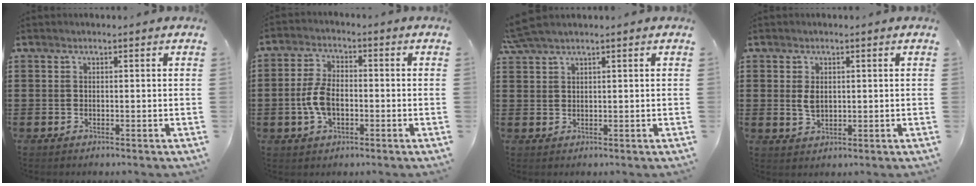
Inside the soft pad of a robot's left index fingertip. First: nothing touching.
{"total": 6.0, "force": [-1.2, 3.3, 4.9], "torque": [-0.120, -0.002, -0.030]}
{"total": 2.3, "force": [1.9, 0.1, 1.4], "torque": [-0.032, 0.001, 0.035]}
{"total": 2.6, "force": [0.4, 1.6, 2.0], "torque": [-0.052, 0.003, 0.005]}